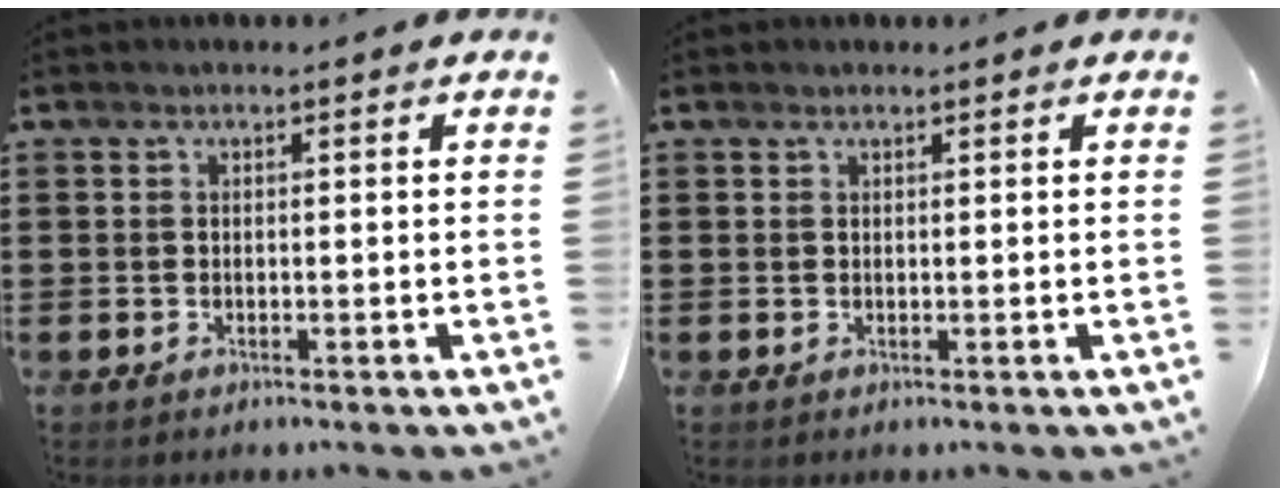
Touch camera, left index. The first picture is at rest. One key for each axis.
{"total": 0.5, "fx": 0.5, "fy": 0.2, "fz": 0.0, "tx": -0.002, "ty": 0.002, "tz": 0.010}